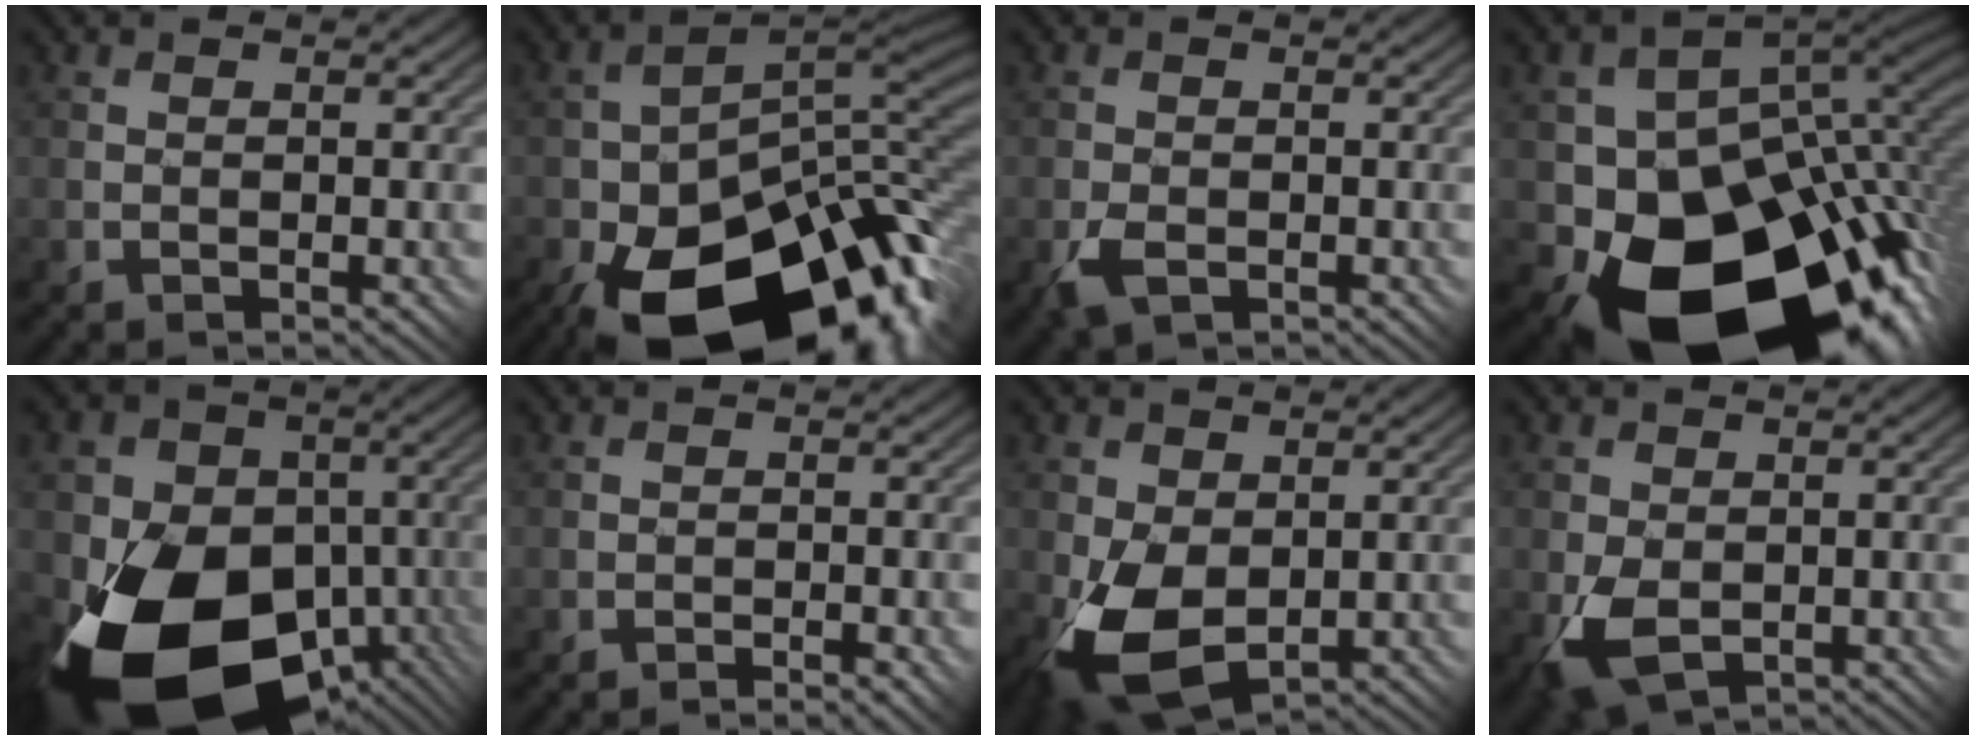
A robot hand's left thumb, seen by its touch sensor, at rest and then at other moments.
{"total": 19.5, "force": [-9.8, 10.0, 13.6], "torque": [-0.227, -0.048, -0.137]}
{"total": 2.7, "force": [-1.2, 1.7, 1.6], "torque": [-0.036, -0.009, -0.030]}
{"total": 19.6, "force": [-6.1, 13.8, 12.5], "torque": [-0.213, -0.070, -0.076]}
{"total": 19.5, "force": [-7.0, 14.6, 11.0], "torque": [-0.212, -0.043, -0.100]}
{"total": 1.6, "force": [-1.2, 0.5, 0.8], "torque": [-0.005, 0.003, -0.017]}
{"total": 8.0, "force": [-1.4, 5.0, 6.1], "torque": [-0.136, -0.015, -0.033]}
{"total": 4.9, "force": [-1.3, 3.4, 3.3], "torque": [-0.075, -0.013, -0.027]}